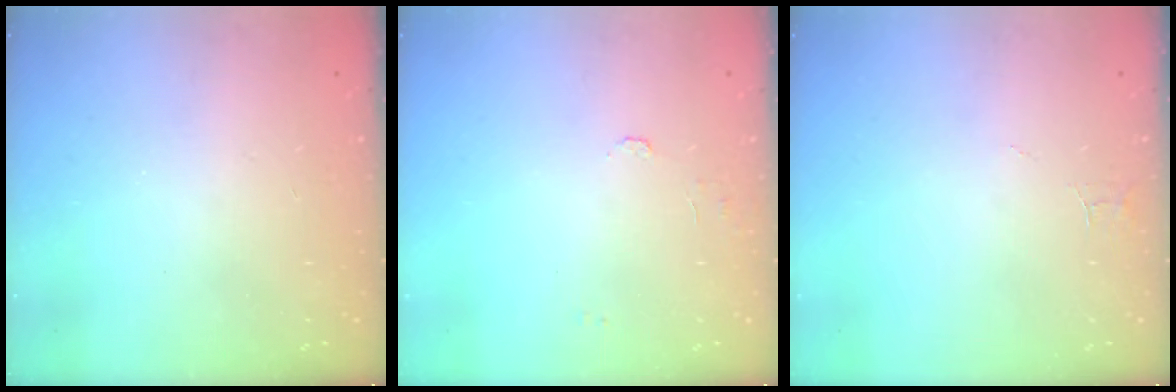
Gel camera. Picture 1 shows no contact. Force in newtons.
{"total": 4.1, "press": 4.1, "slide": 0.3}
{"total": 3.5, "press": 3.5, "slide": 0.2}